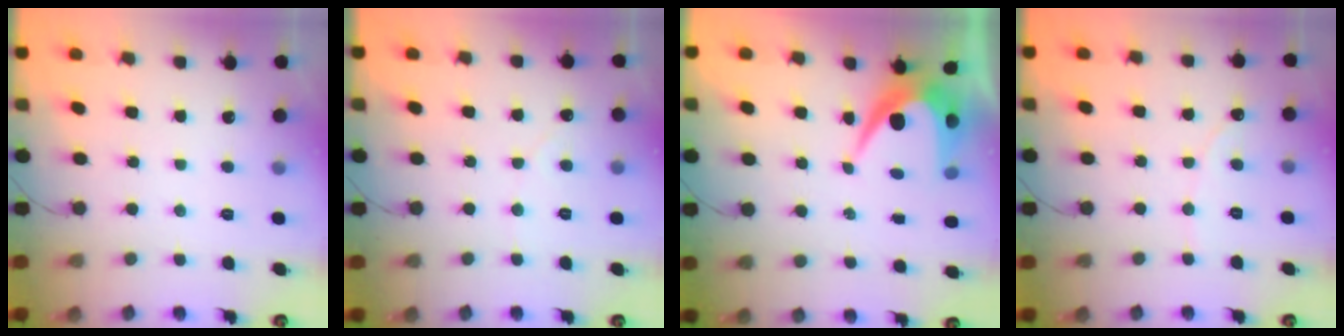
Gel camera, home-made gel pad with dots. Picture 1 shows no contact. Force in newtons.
{"total": 3.0, "press": 2.9, "slide": 0.3}
{"total": 6.5, "press": 6.5, "slide": 0.6}
{"total": 1.8, "press": 1.8, "slide": 0.1}